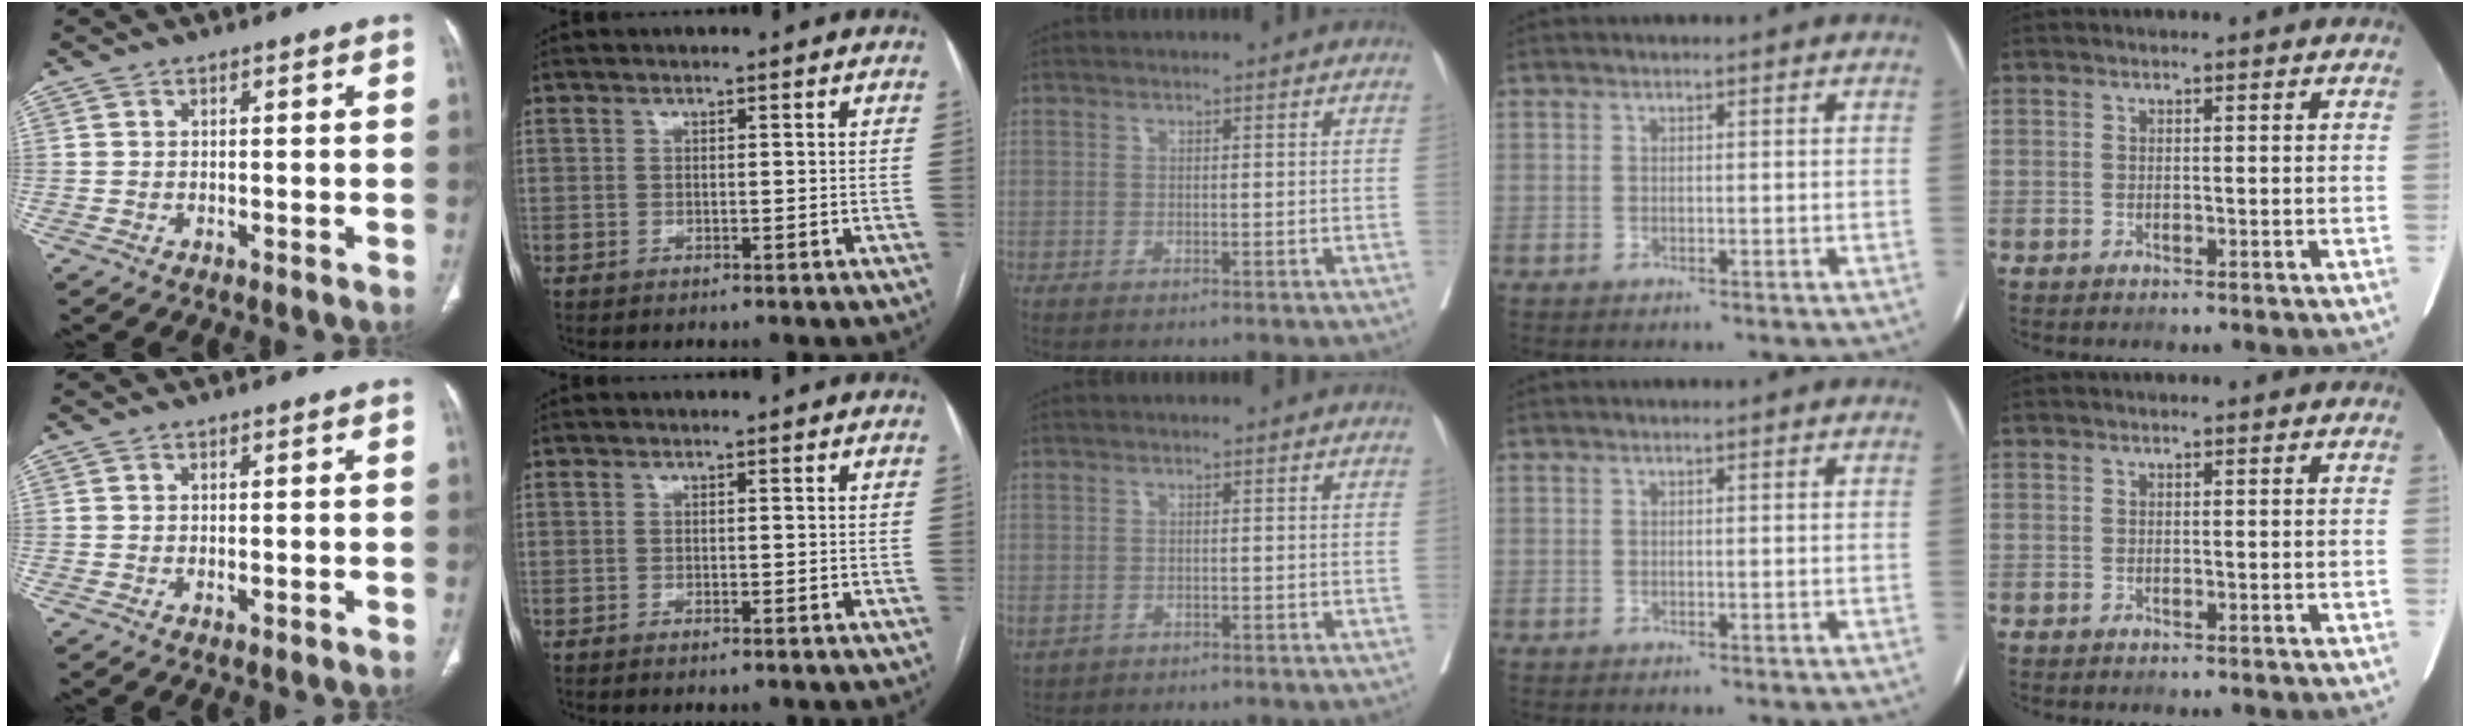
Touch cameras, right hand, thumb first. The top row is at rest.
{"thumb": {"total": 0.9, "force": [-0.2, 0.4, 0.7], "torque": [-0.012, -0.004, 0.000]}, "index": {"total": 0.7, "force": [-0.5, -0.1, 0.5], "torque": [-0.013, 0.000, -0.007]}, "middle": {"total": 2.3, "force": [-0.9, 1.8, 1.1], "torque": [-0.030, -0.004, -0.006]}}